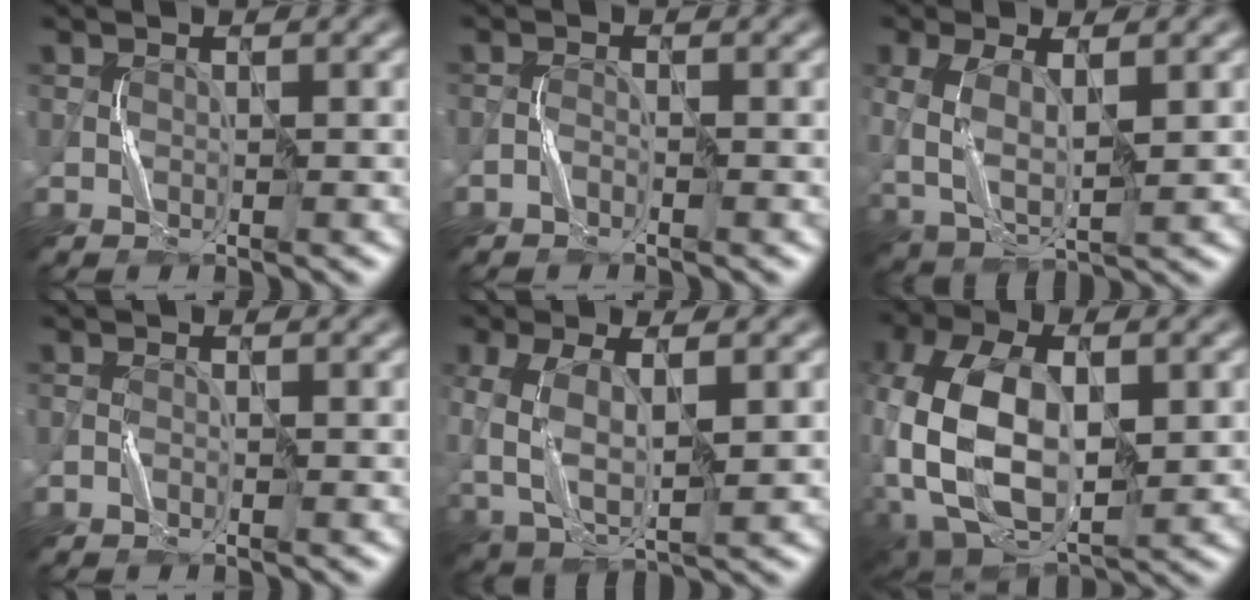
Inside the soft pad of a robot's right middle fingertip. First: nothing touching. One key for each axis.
{"total": 0.7, "fx": -0.6, "fy": 0.1, "fz": 0.3, "tx": -0.008, "ty": 0.003, "tz": -0.014}
{"total": 5.5, "fx": 0.3, "fy": 2.7, "fz": 4.7, "tx": -0.115, "ty": -0.001, "tz": 0.010}
{"total": 0.5, "fx": -0.4, "fy": 0.2, "fz": 0.4, "tx": -0.009, "ty": 0.002, "tz": -0.008}
{"total": 6.3, "fx": 0.0, "fy": 3.3, "fz": 5.4, "tx": -0.128, "ty": 0.000, "tz": 0.002}
{"total": 13.2, "fx": -1.2, "fy": 7.5, "fz": 10.8, "tx": -0.244, "ty": 0.002, "tz": -0.022}